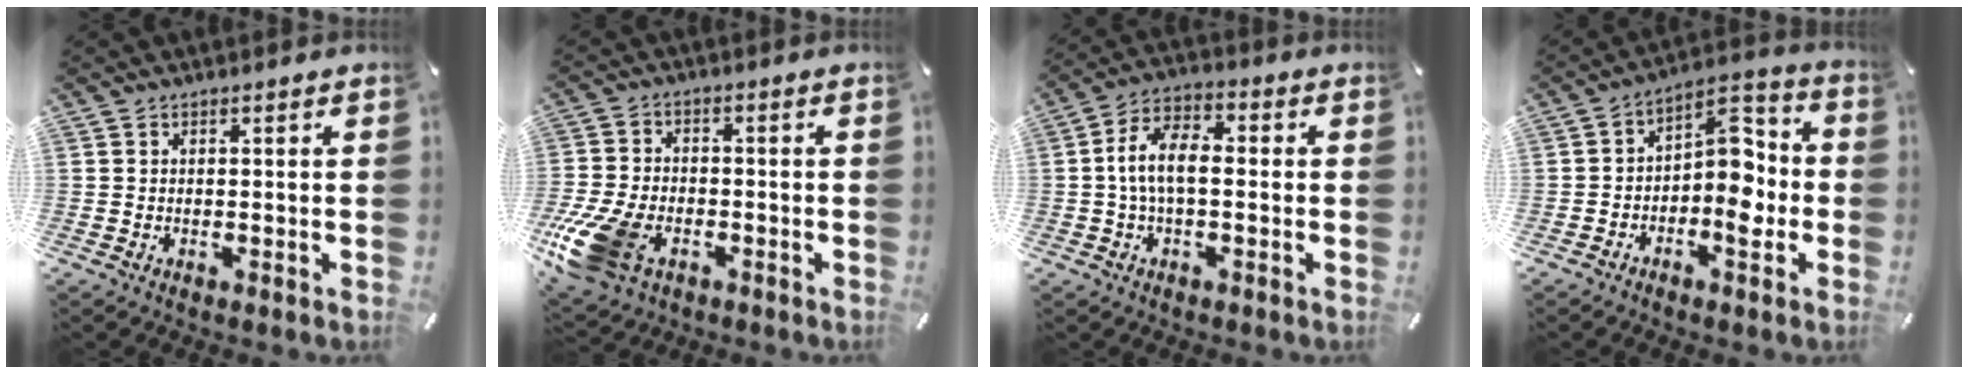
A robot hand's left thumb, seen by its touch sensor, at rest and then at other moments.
{"total": 14.3, "force": [-6.1, 9.0, 9.2], "torque": [-0.196, 0.021, -0.104]}
{"total": 9.0, "force": [-0.8, 4.5, 7.8], "torque": [-0.154, 0.012, -0.014]}
{"total": 10.6, "force": [-2.5, 6.6, 8.0], "torque": [-0.091, 0.005, -0.043]}